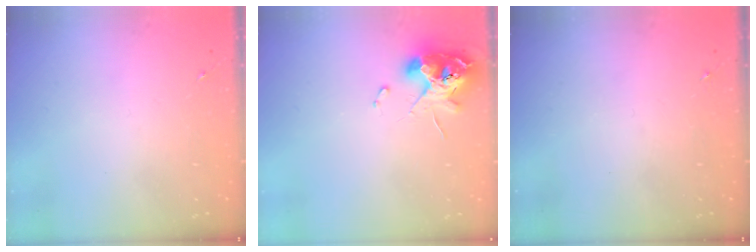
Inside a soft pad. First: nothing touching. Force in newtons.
{"total": 10.9, "press": 10.8, "slide": 1.8}
{"total": 0.0}